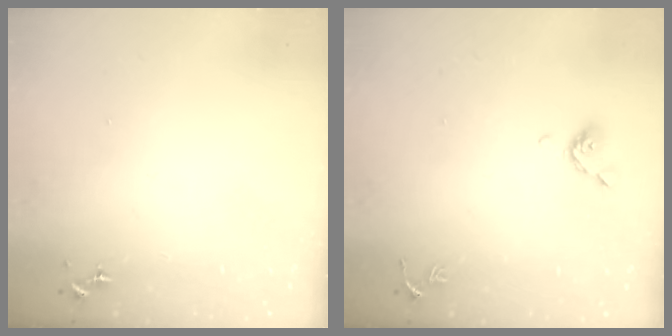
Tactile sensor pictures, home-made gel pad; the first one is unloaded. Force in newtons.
{"total": 6.4, "press": 6.3, "slide": 1.3}